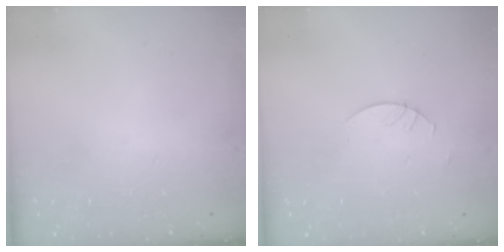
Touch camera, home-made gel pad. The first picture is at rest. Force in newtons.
{"total": 2.7, "press": 2.7, "slide": 0.2}